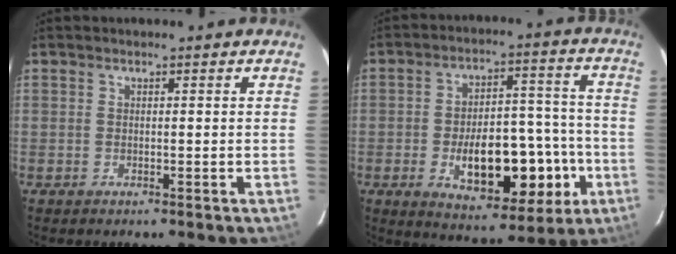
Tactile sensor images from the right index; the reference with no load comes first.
{"total": 16.1, "force": [-4.6, 7.2, 13.6], "torque": [-0.198, 0.020, -0.058]}